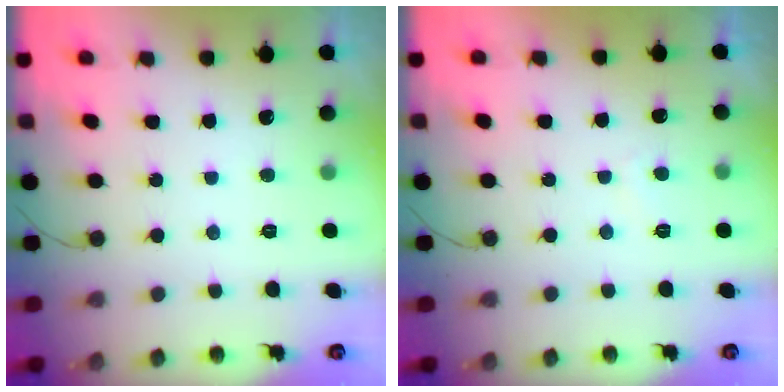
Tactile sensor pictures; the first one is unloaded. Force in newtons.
{"total": 1.7, "press": 1.6, "slide": 0.5}